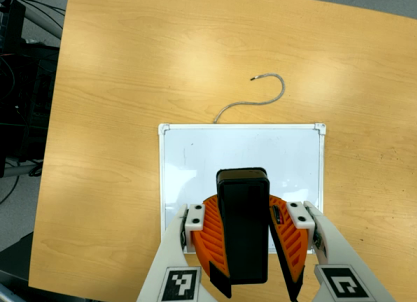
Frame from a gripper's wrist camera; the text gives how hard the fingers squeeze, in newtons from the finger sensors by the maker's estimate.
{"total": 12.1, "left": 11.4, "right": 12.9}